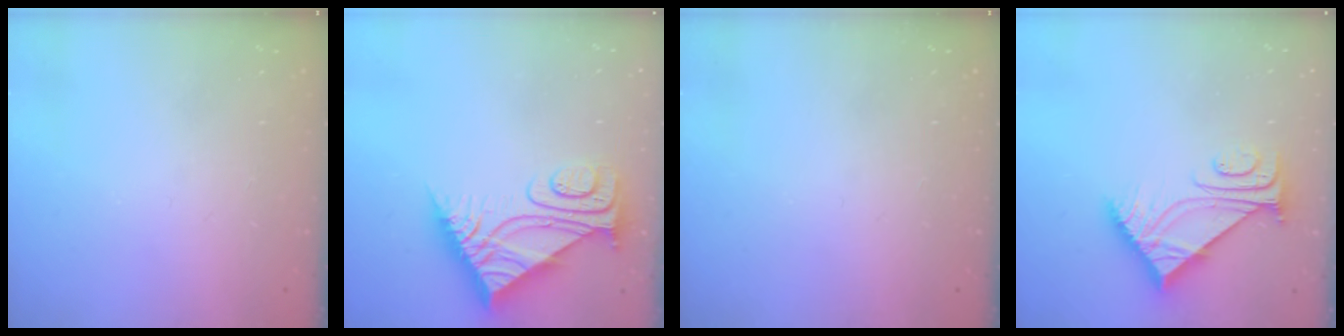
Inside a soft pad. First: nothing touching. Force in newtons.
{"total": 10.2, "press": 10.2, "slide": 0.8}
{"total": 0.0}
{"total": 7.5, "press": 7.4, "slide": 0.8}